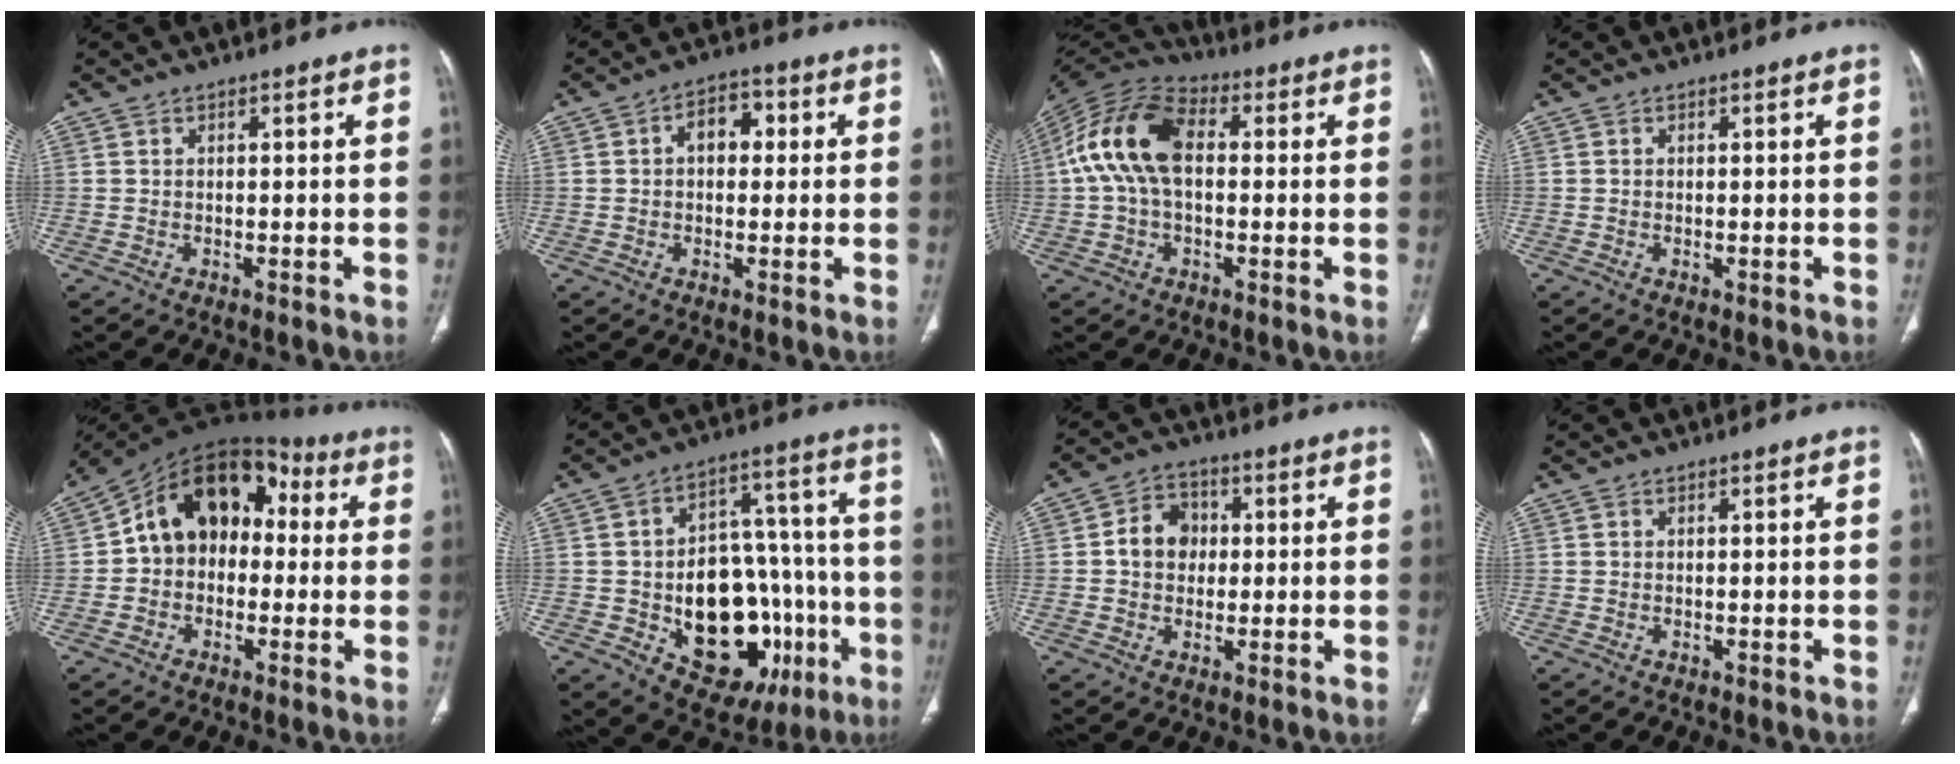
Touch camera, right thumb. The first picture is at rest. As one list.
[{"total": 5.7, "force": [0.8, 3.9, 4.1], "torque": [-0.039, 0.017, 0.004]}, {"total": 14.7, "force": [1.4, 8.9, 11.6], "torque": [-0.230, 0.037, 0.015]}, {"total": 0.0}, {"total": 15.8, "force": [1.4, 11.5, 10.7], "torque": [-0.127, 0.052, 0.008]}, {"total": 24.9, "force": [-6.8, 15.6, 18.2], "torque": [-0.216, 0.042, -0.072]}, {"total": 7.3, "force": [0.6, 6.1, 4.0], "torque": [-0.043, 0.014, 0.003]}, {"total": 0.0}]